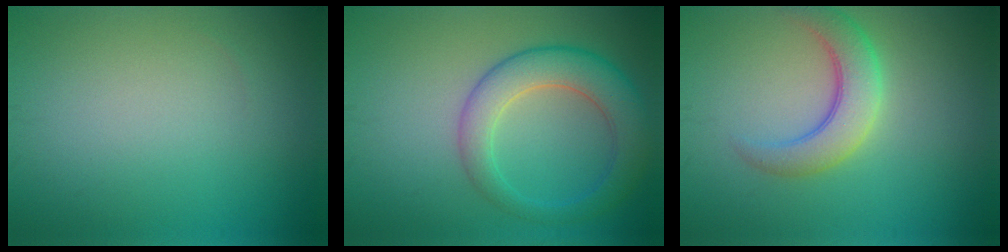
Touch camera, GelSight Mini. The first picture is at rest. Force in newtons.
{"total": 5.6, "press": 5.6, "slide": 0.2}
{"total": 4.3, "press": 4.3, "slide": 0.3}